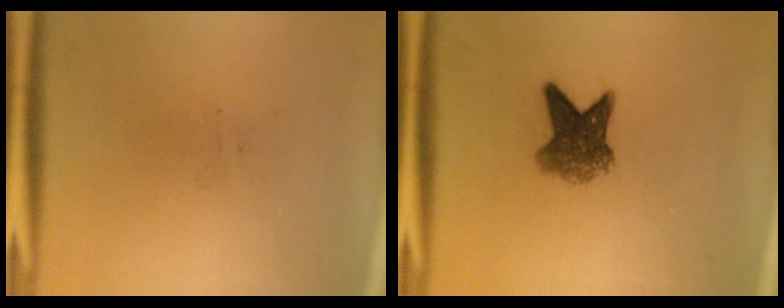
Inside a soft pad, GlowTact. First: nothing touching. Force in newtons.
{"total": 5.9}